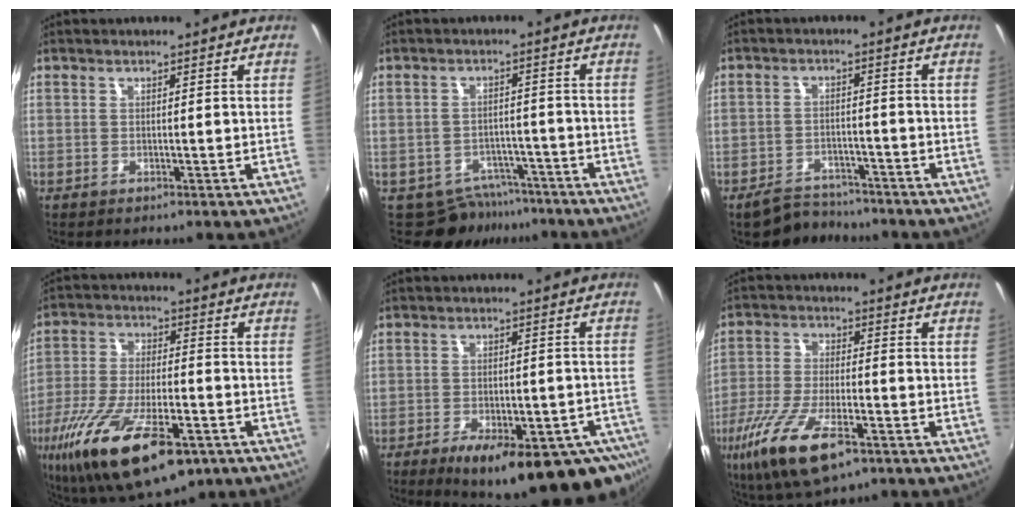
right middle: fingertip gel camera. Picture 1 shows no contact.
{"total": 6.4, "force": [-5.0, 4.0, 0.8], "torque": [-0.013, 0.015, -0.062]}
{"total": 6.3, "force": [-5.6, 2.7, 0.8], "torque": [-0.035, 0.004, -0.082]}
{"total": 23.1, "force": [-12.4, 8.7, 17.4], "torque": [-0.348, -0.058, -0.202]}
{"total": 21.3, "force": [-13.5, 7.8, 14.6], "torque": [-0.218, -0.032, -0.167]}
{"total": 15.4, "force": [-8.3, 5.4, 11.9], "torque": [-0.250, -0.044, -0.155]}